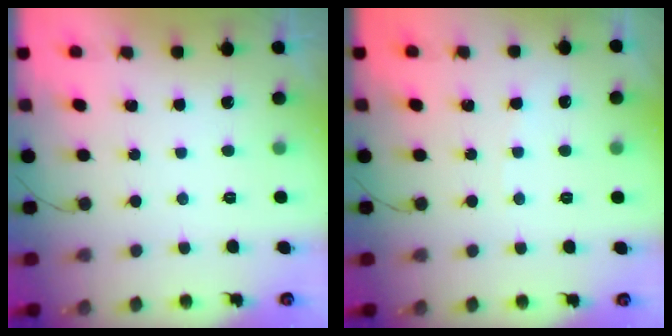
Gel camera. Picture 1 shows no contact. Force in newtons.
{"total": 2.0, "press": 2.0, "slide": 0.3}